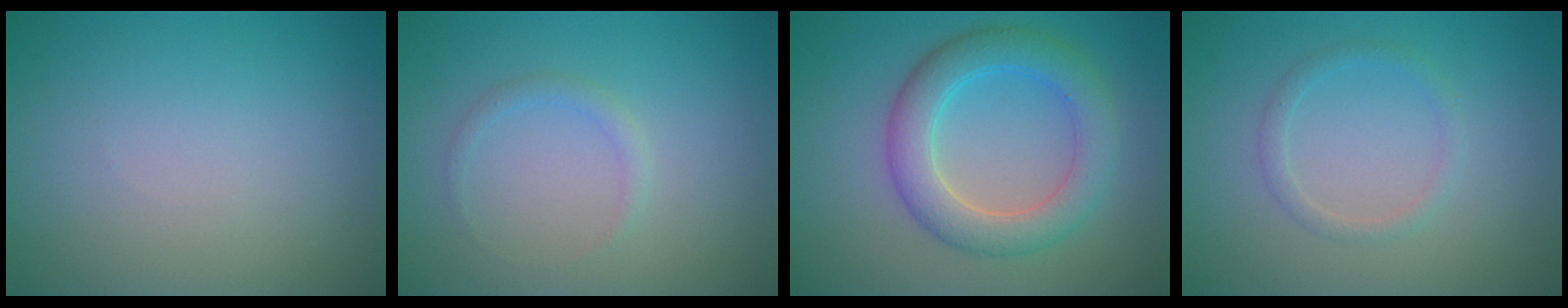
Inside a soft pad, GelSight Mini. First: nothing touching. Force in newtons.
{"total": 1.0, "press": 1.0, "slide": 0.1}
{"total": 5.2, "press": 5.2, "slide": 0.1}
{"total": 1.3, "press": 1.3, "slide": 0.1}